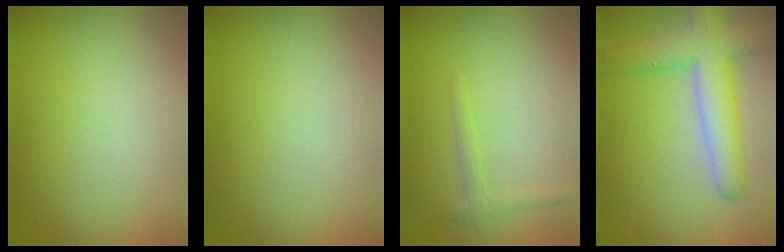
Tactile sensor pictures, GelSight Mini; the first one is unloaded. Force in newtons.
{"total": 0.0}
{"total": 1.1, "press": 1.1, "slide": 0.0}
{"total": 6.0, "press": 6.0, "slide": 0.4}